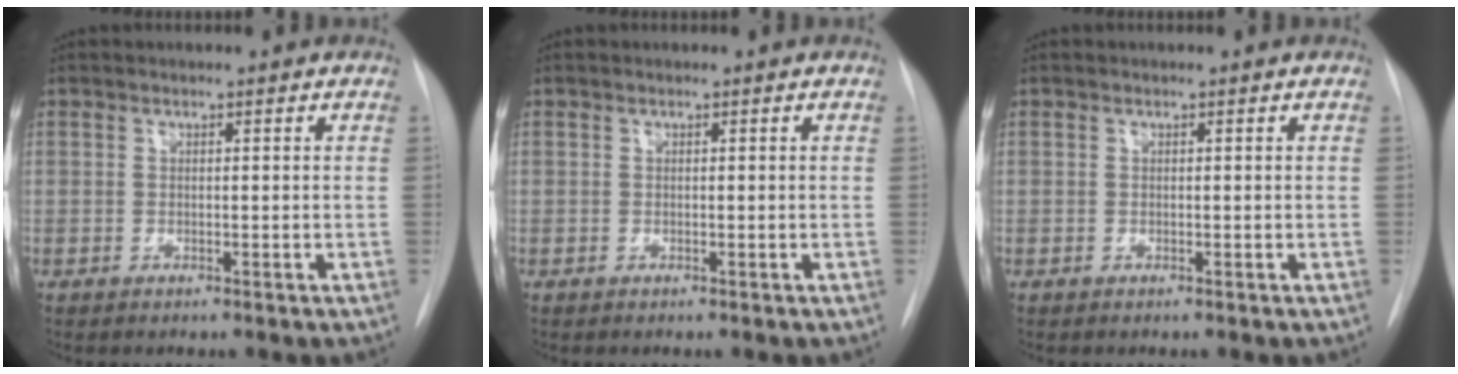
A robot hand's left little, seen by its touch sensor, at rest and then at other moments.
{"total": 0.0}
{"total": 0.0}